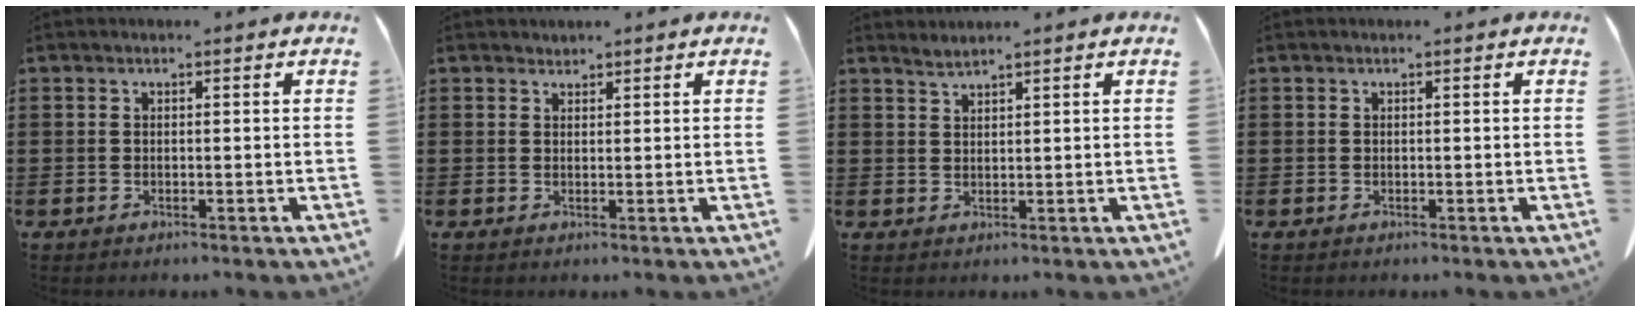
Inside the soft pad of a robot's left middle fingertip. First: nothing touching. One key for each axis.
{"total": 1.2, "fx": 1.1, "fy": 0.3, "fz": -0.1, "tx": -0.002, "ty": -0.002, "tz": 0.024}
{"total": 1.5, "fx": 1.4, "fy": -0.2, "fz": 0.4, "tx": -0.010, "ty": -0.003, "tz": 0.029}
{"total": 0.0}